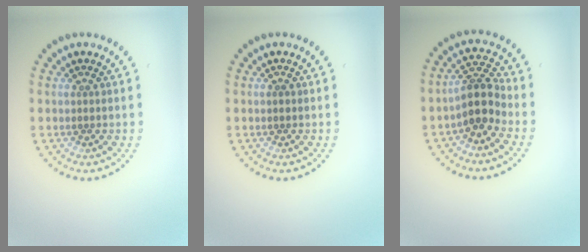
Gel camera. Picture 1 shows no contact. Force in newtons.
{"total": 0.6, "press": 0.6, "slide": 0.1}
{"total": 3.5, "press": 2.8, "slide": 2.1}